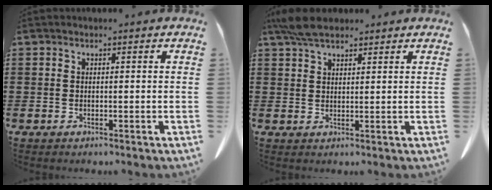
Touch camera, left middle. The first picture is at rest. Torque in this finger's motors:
{"motor_torque": [0.61, 0.54, 0.11, 0.04]}